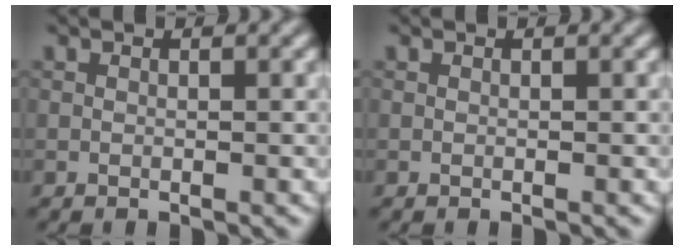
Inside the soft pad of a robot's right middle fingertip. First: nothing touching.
{"total": 0.0}